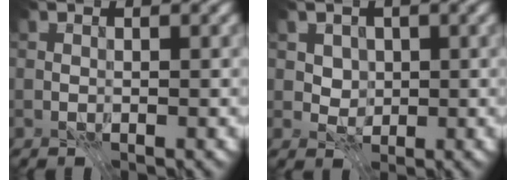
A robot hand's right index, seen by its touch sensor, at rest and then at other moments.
{"total": 2.9, "force": [1.2, 2.3, 1.3], "torque": [-0.037, -0.010, 0.036]}